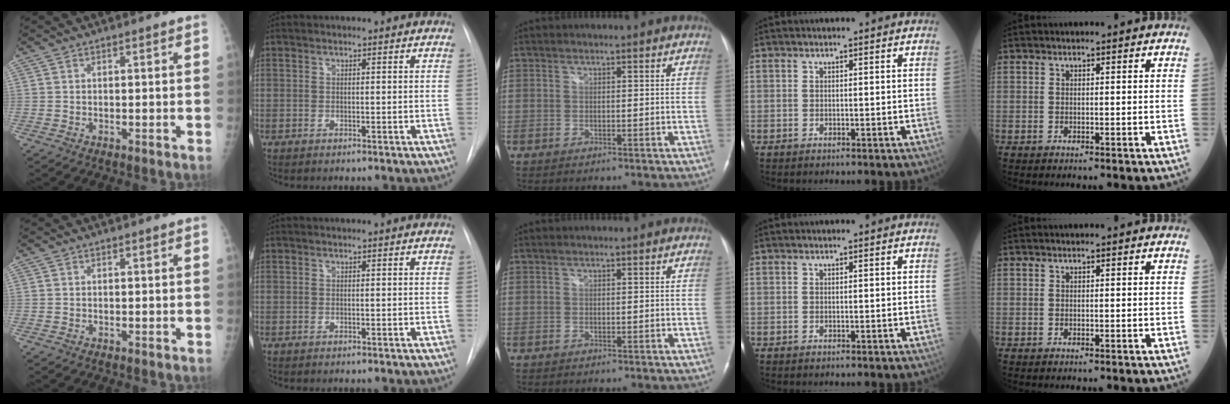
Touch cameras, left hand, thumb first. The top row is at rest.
{}